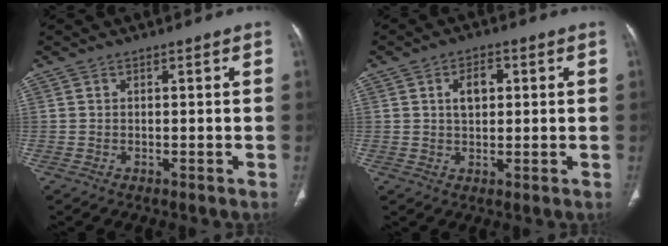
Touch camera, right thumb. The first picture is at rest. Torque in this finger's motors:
{"motor_torque": [-0.38, 0.56, 0.53, 0.26, 0.16]}